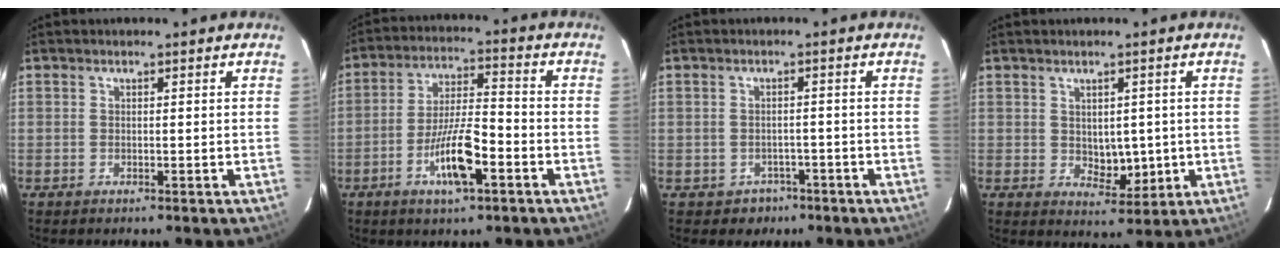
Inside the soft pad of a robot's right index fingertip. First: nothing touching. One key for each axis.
{"total": 10.0, "fx": -4.4, "fy": 1.9, "fz": 8.8, "tx": -0.165, "ty": 0.000, "tz": -0.078}
{"total": 3.1, "fx": -1.8, "fy": 2.6, "fz": 0.2, "tx": -0.001, "ty": 0.013, "tz": -0.019}
{"total": 4.8, "fx": -0.1, "fy": 3.0, "fz": 3.8, "tx": -0.048, "ty": -0.004, "tz": 0.011}